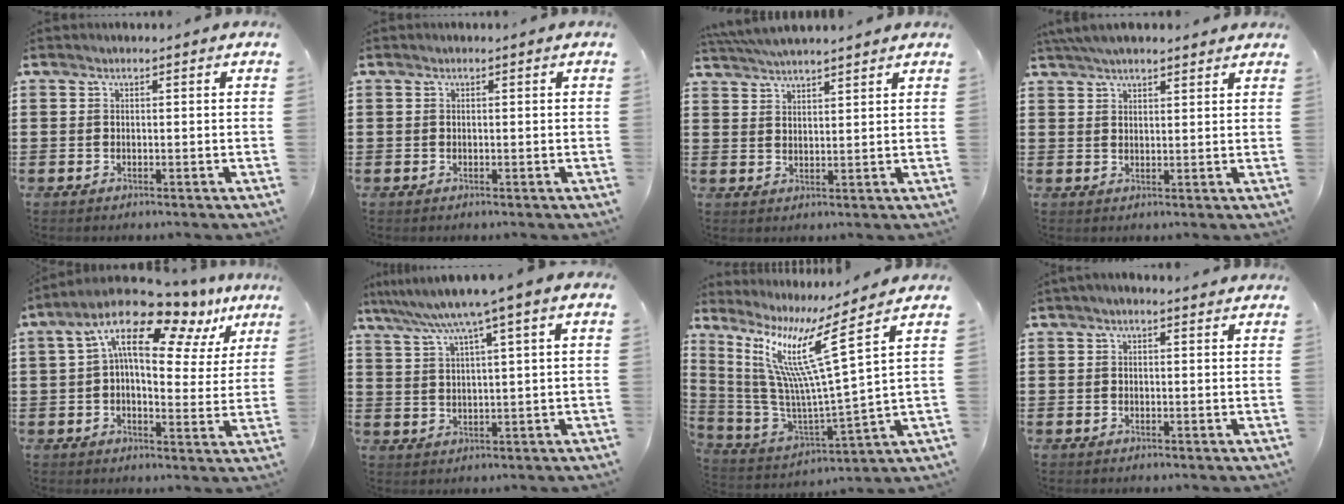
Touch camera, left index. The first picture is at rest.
{"total": 0.0}
{"total": 4.2, "force": [4.1, -0.1, 1.0], "torque": [-0.032, -0.008, 0.077]}
{"total": 4.0, "force": [3.7, 0.6, 1.6], "torque": [-0.039, -0.001, 0.070]}
{"total": 14.1, "force": [8.5, 5.1, 10.0], "torque": [-0.191, -0.039, 0.144]}
{"total": 6.0, "force": [3.9, -0.5, 4.6], "torque": [-0.103, -0.020, 0.061]}
{"total": 13.4, "force": [7.0, 1.0, 11.4], "torque": [-0.248, -0.042, 0.109]}
{"total": 1.0, "force": [0.3, 0.4, 0.8], "torque": [-0.016, 0.004, 0.004]}